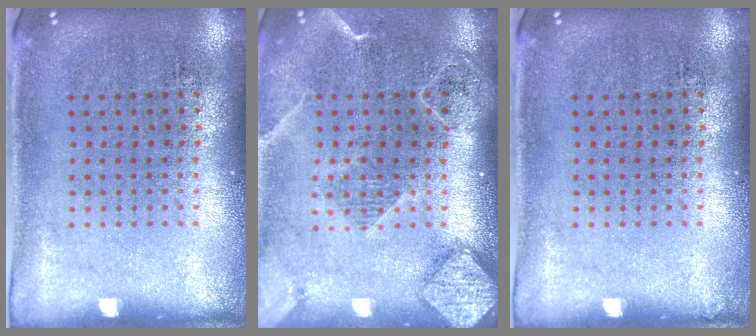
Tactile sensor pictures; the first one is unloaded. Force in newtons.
{"total": 2.1, "press": 1.9, "slide": 0.9}
{"total": 0.0}